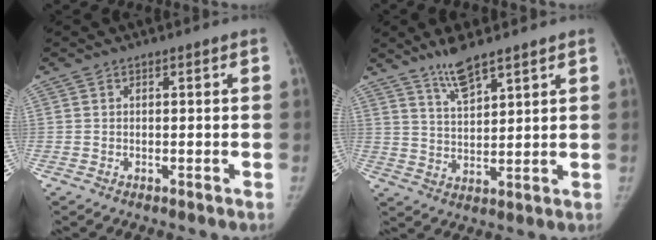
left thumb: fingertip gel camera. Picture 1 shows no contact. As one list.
[{"total": 6.8, "force": [5.3, 1.4, 4.0], "torque": [-0.064, -0.033, 0.104]}]